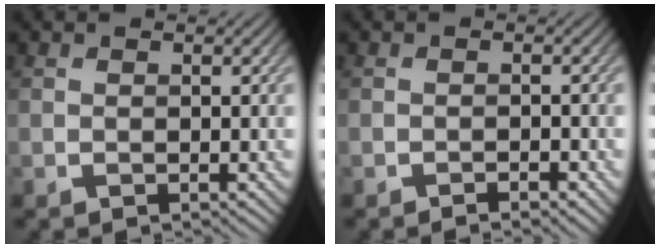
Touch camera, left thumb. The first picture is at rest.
{"total": 1.4, "force": [-1.0, 0.3, 0.9], "torque": [-0.011, 0.001, -0.016]}